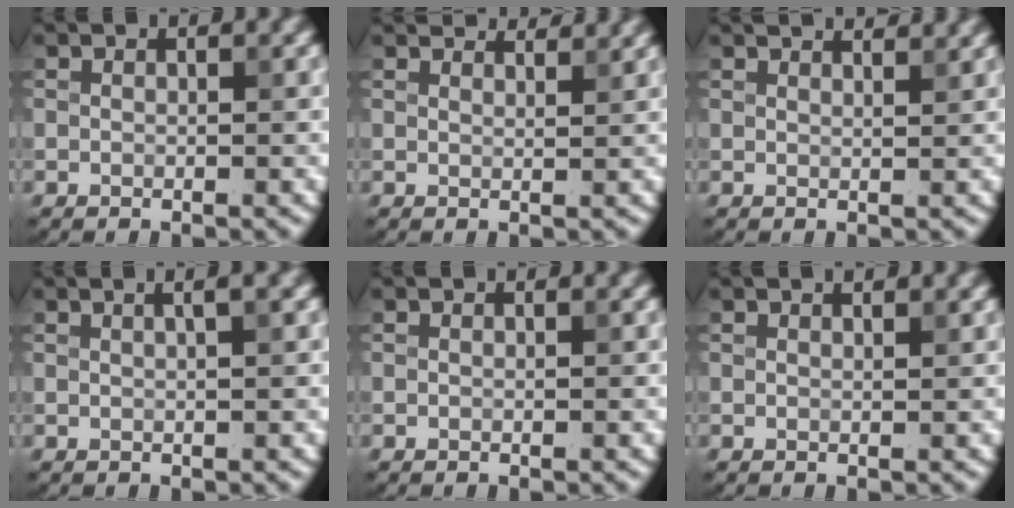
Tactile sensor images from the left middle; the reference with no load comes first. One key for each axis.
{"total": 3.2, "fx": 3.1, "fy": 0.3, "fz": 0.7, "tx": -0.021, "ty": 0.010, "tz": 0.039}
{"total": 2.6, "fx": 2.5, "fy": 0.1, "fz": 0.6, "tx": -0.017, "ty": 0.010, "tz": 0.034}
{"total": 1.4, "fx": 0.8, "fy": -0.1, "fz": 1.2, "tx": -0.019, "ty": 0.008, "tz": 0.017}
{"total": 0.0}
{"total": 0.5, "fx": 0.5, "fy": 0.1, "fz": 0.1, "tx": -0.004, "ty": 0.002, "tz": 0.012}